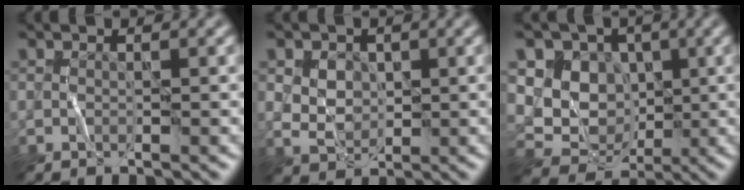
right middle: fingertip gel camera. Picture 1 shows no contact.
{"total": 2.0, "force": [0.7, 1.8, 0.6], "torque": [-0.021, 0.002, 0.020]}
{"total": 8.1, "force": [3.0, 7.0, 2.7], "torque": [-0.060, 0.015, 0.062]}